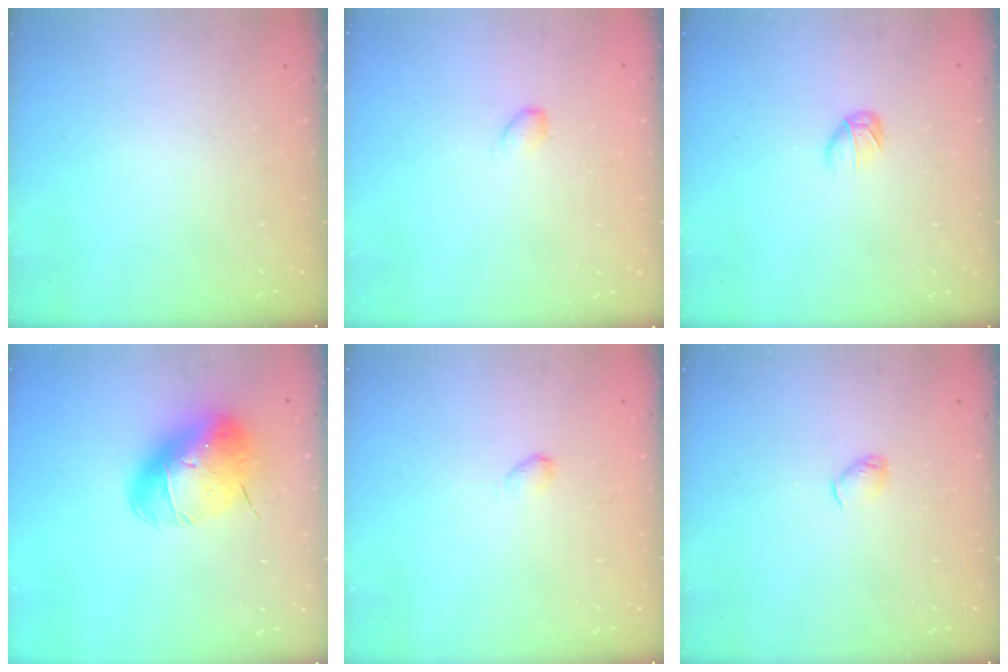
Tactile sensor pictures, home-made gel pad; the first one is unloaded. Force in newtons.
{"total": 4.5, "press": 4.5, "slide": 0.5}
{"total": 3.4, "press": 3.3, "slide": 0.9}
{"total": 15.3, "press": 15.1, "slide": 2.5}
{"total": 2.9, "press": 2.9, "slide": 0.4}
{"total": 2.9, "press": 2.9, "slide": 0.5}